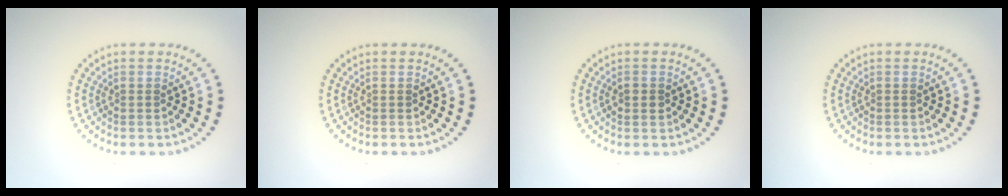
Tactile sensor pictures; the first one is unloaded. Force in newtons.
{"total": 0.0}
{"total": 1.3, "press": 1.3, "slide": 0.1}
{"total": 0.0}